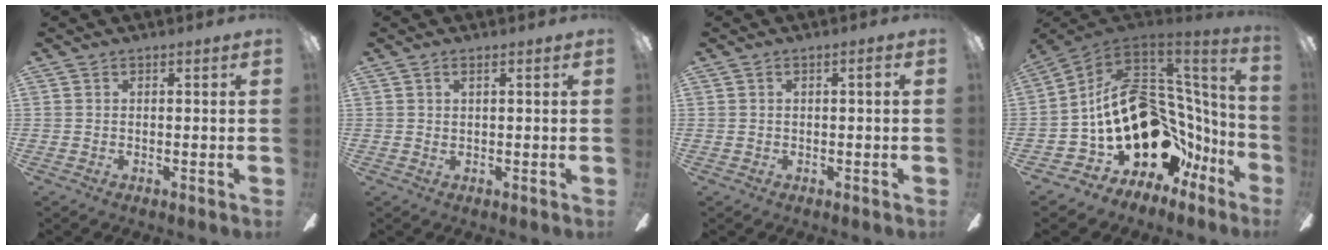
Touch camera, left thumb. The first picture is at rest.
{"total": 1.3, "force": [0.4, 0.3, 1.2], "torque": [-0.025, 0.000, 0.007]}
{"total": 1.1, "force": [0.0, 0.4, 1.0], "torque": [-0.019, 0.006, -0.001]}
{"total": 24.7, "force": [-2.1, 16.3, 18.4], "torque": [-0.337, -0.019, 0.007]}